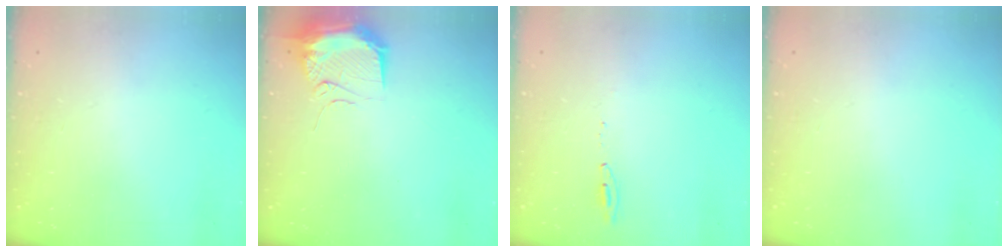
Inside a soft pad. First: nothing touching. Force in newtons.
{"total": 14.7, "press": 10.7, "slide": 10.1}
{"total": 6.0, "press": 5.8, "slide": 1.5}
{"total": 0.0}